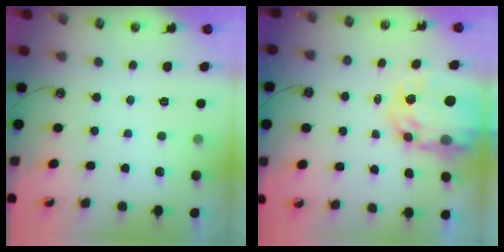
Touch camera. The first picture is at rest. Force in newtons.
{"total": 10.6, "press": 10.6, "slide": 0.9}